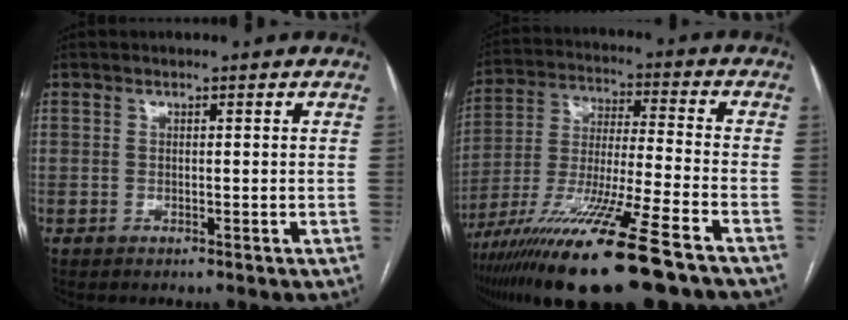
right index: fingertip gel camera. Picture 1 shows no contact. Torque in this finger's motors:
{"motor_torque": [1.90, -0.24, 1.05, 0.21]}